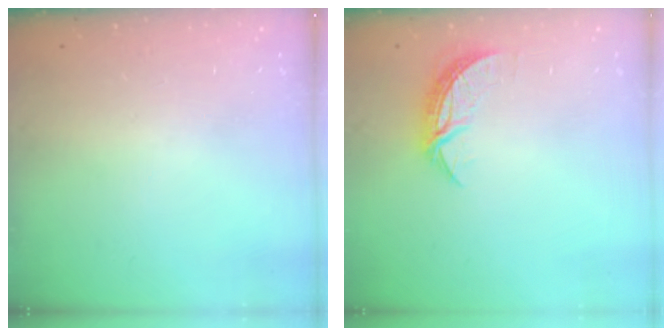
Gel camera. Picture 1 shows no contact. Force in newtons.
{"total": 6.7, "press": 6.7, "slide": 0.4}